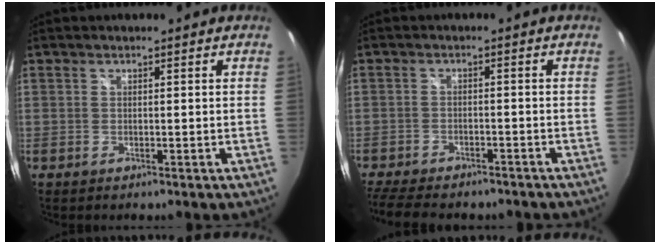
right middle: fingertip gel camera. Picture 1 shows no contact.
{"total": 12.1, "force": [-10.1, 3.9, 5.3], "torque": [-0.127, -0.028, -0.159]}